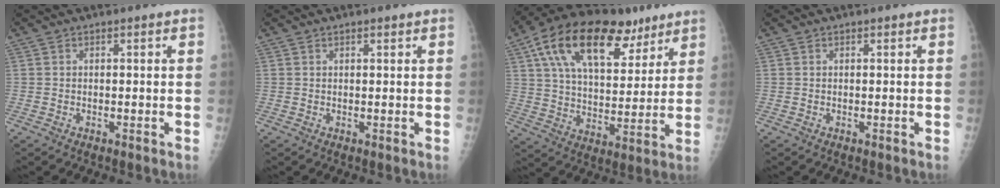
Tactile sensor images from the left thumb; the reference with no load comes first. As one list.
[{"total": 0.8, "force": [0.6, 0.2, 0.4], "torque": [-0.007, -0.002, 0.009]}, {"total": 23.0, "force": [12.3, 12.0, 15.2], "torque": [-0.227, -0.008, 0.209]}, {"total": 0.0}]